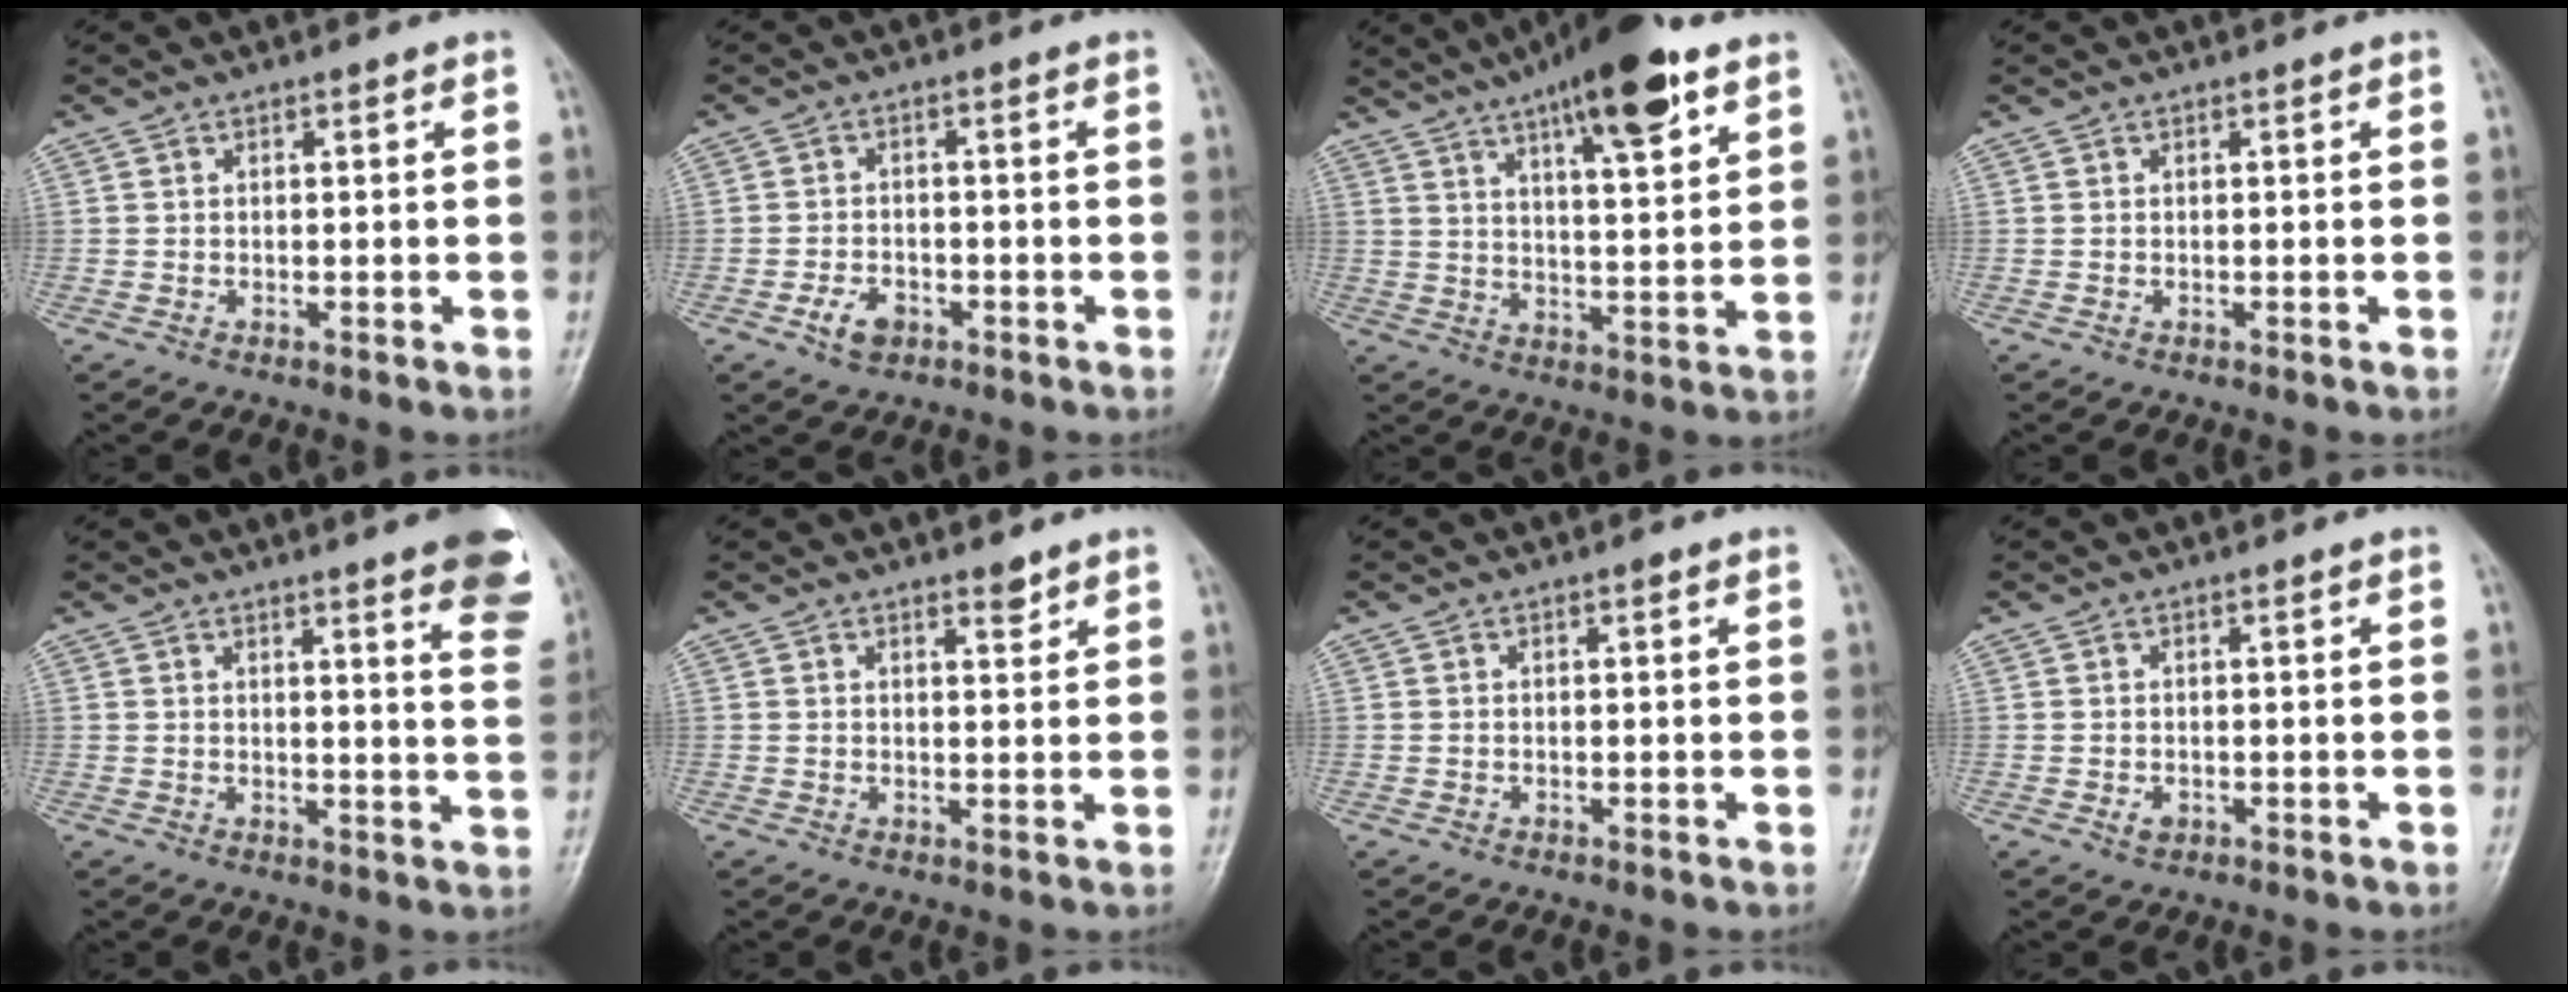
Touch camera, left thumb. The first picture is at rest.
{"total": 4.3, "force": [-2.4, 2.6, 2.6], "torque": [-0.043, 0.015, -0.042]}
{"total": 16.6, "force": [9.7, 4.4, 12.7], "torque": [-0.173, -0.033, 0.149]}
{"total": 0.0}
{"total": 12.7, "force": [8.1, 2.0, 9.6], "torque": [-0.091, -0.035, 0.079]}
{"total": 2.3, "force": [1.8, 0.8, 1.2], "torque": [-0.010, -0.013, 0.027]}
{"total": 0.7, "force": [0.4, 0.2, 0.5], "torque": [-0.006, 0.001, 0.002]}
{"total": 1.3, "force": [-0.3, 0.9, 0.8], "torque": [-0.009, -0.001, -0.002]}